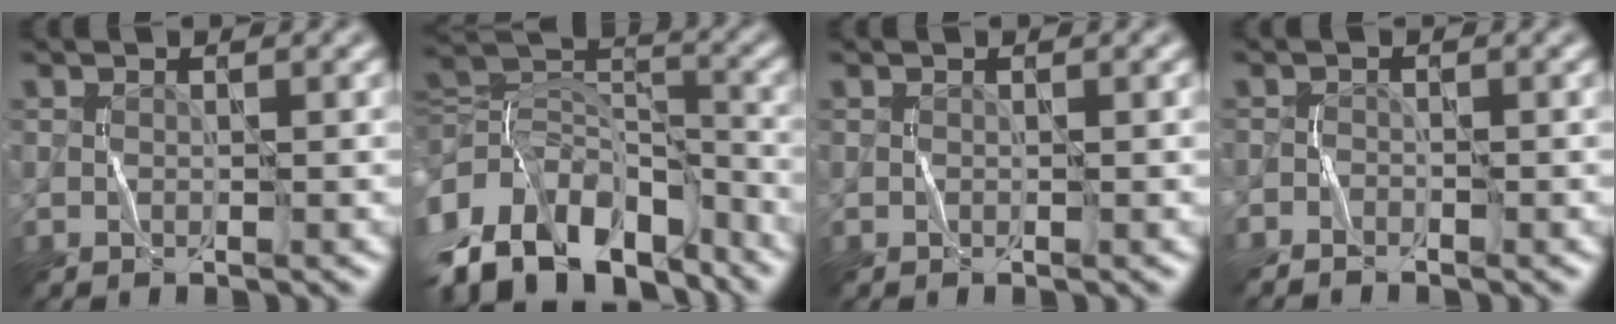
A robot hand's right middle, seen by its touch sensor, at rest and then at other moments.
{"total": 15.4, "force": [-9.4, 9.3, 7.9], "torque": [-0.171, 0.010, -0.148]}
{"total": 0.0}
{"total": 1.2, "force": [-1.2, 0.1, 0.2], "torque": [-0.007, 0.001, -0.026]}